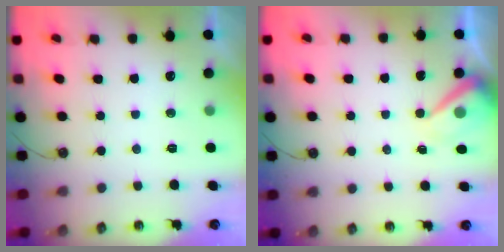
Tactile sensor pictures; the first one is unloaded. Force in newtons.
{"total": 7.7, "press": 7.7, "slide": 0.8}